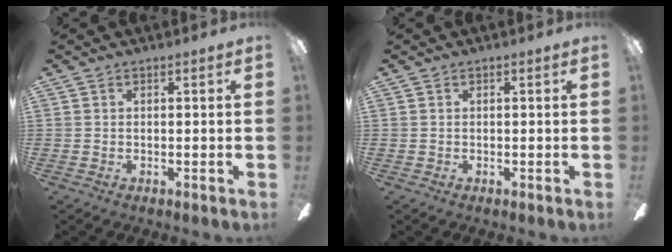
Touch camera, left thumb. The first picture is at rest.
{"total": 0.0}